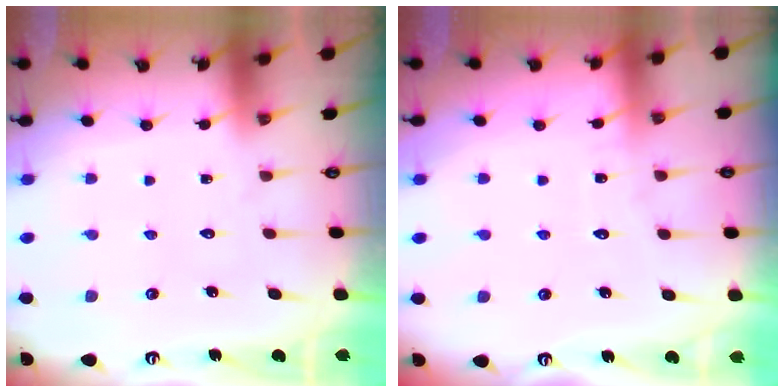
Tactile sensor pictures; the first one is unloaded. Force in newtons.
{"total": 2.1, "press": 2.1, "slide": 0.1}